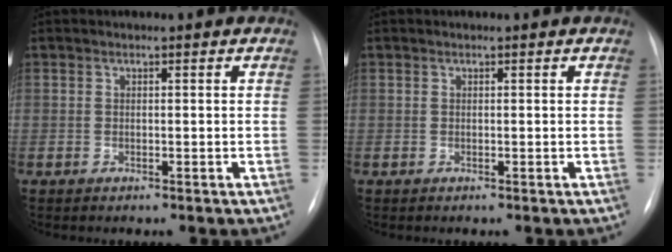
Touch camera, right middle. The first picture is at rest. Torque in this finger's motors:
{"motor_torque": [0.00, 0.00, -0.01, -0.01]}